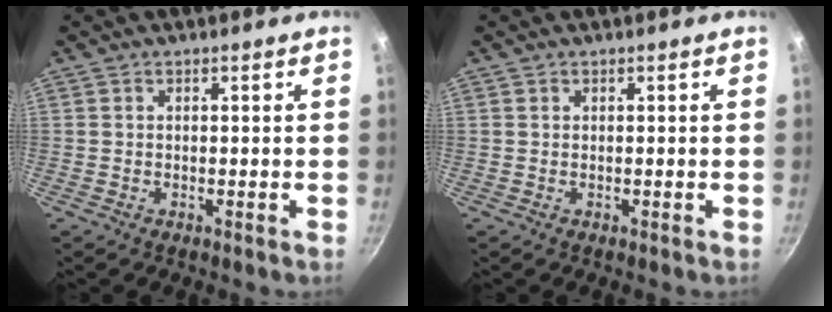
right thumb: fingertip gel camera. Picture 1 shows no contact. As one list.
[{"total": 0.0}]